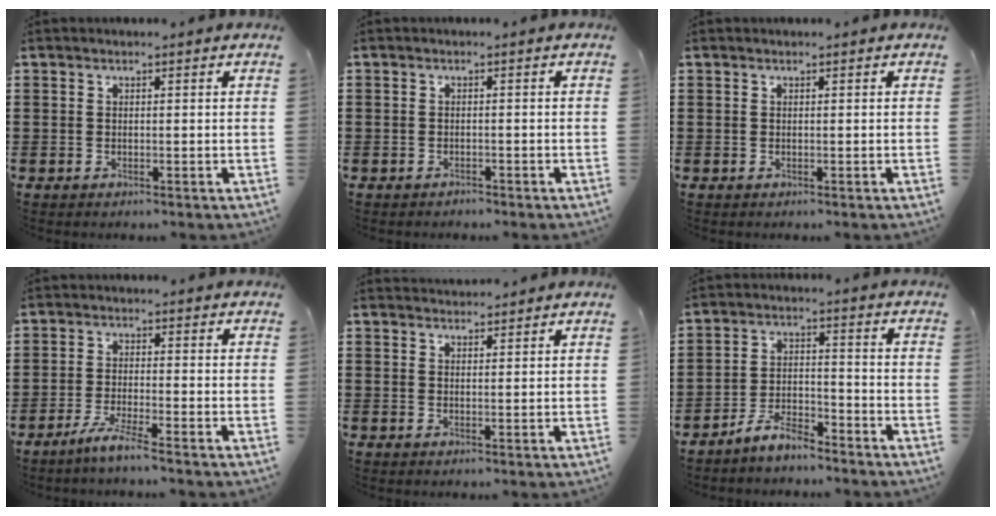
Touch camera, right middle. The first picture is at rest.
{"total": 1.0, "force": [-0.9, 0.3, -0.2], "torque": [0.001, 0.004, -0.022]}
{"total": 0.0}
{"total": 3.9, "force": [-3.0, -0.4, 2.3], "torque": [-0.052, -0.008, -0.058]}
{"total": 1.6, "force": [1.6, 0.1, -0.3], "torque": [0.001, 0.001, 0.032]}
{"total": 5.3, "force": [-4.9, 0.9, 1.6], "torque": [-0.041, 0.006, -0.102]}